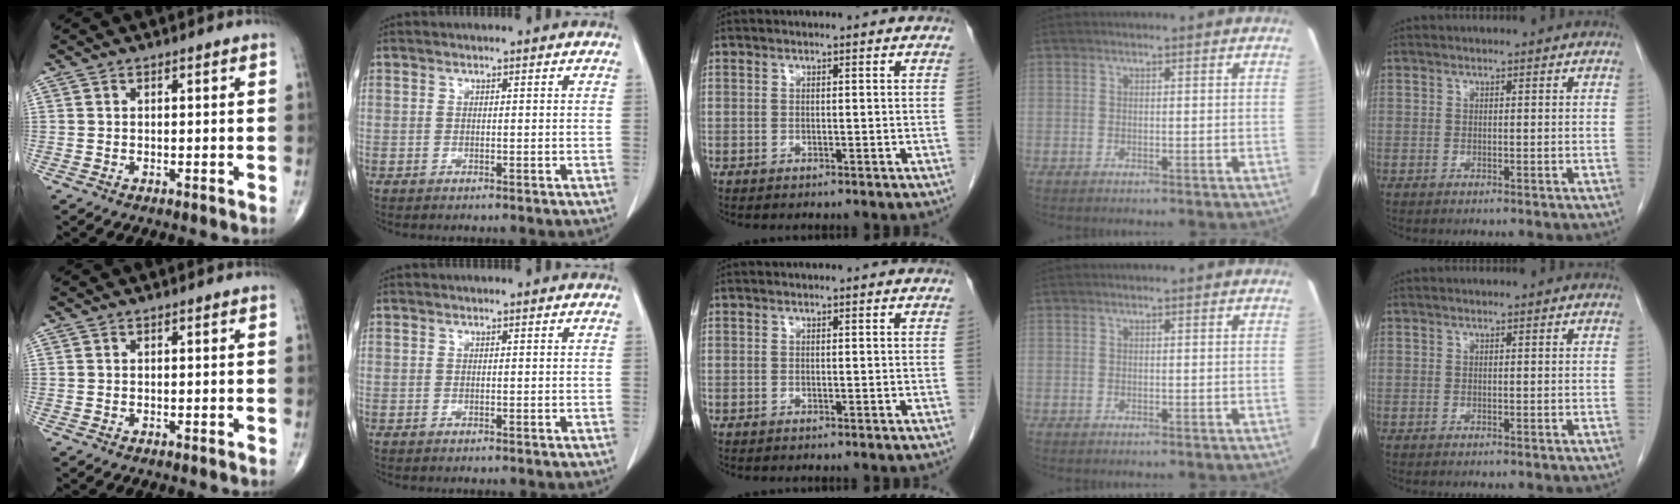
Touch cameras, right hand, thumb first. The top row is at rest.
{}